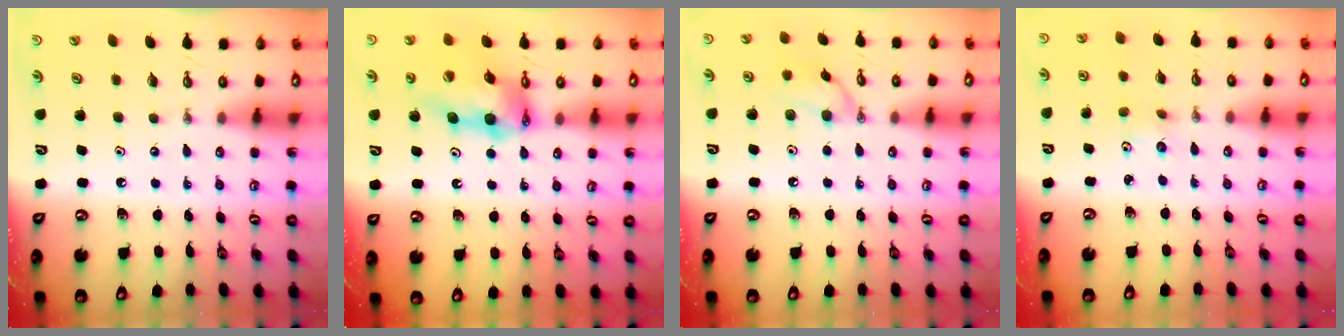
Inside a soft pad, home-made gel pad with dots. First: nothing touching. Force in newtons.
{"total": 14.1, "press": 14.0, "slide": 1.2}
{"total": 9.4, "press": 9.3, "slide": 1.5}
{"total": 4.7, "press": 4.0, "slide": 2.4}